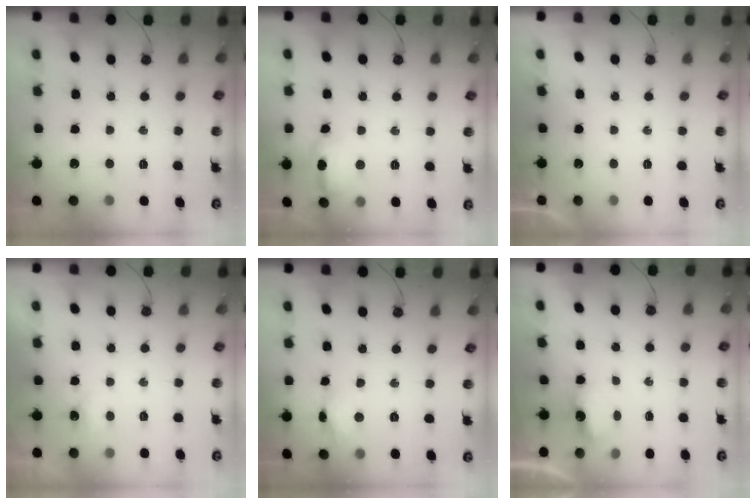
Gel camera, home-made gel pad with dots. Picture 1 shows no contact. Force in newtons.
{"total": 12.4, "press": 12.3, "slide": 1.7}
{"total": 0.0}
{"total": 2.7, "press": 2.6, "slide": 0.5}
{"total": 5.9, "press": 5.9, "slide": 0.4}
{"total": 4.1, "press": 4.1, "slide": 0.7}